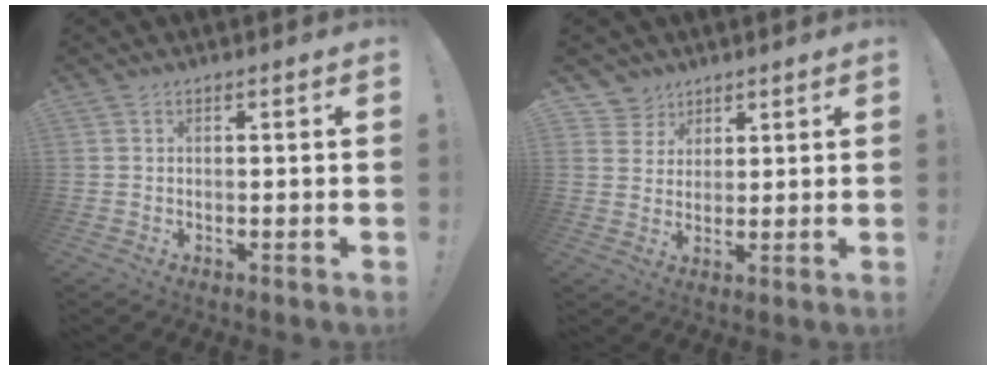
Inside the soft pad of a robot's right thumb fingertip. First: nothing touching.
{"total": 4.7, "force": [3.0, 3.7, 0.3], "torque": [-0.005, -0.021, 0.057]}